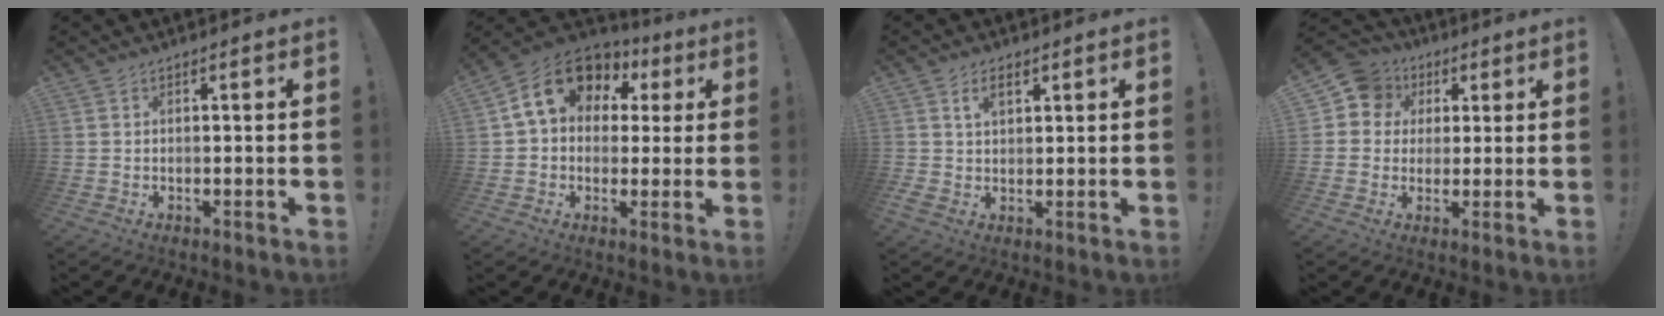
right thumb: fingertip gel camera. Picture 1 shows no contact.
{"total": 15.7, "force": [6.3, 11.3, 8.9], "torque": [-0.134, -0.015, 0.117]}
{"total": 4.8, "force": [2.4, 2.6, 3.2], "torque": [-0.045, -0.008, 0.042]}
{"total": 8.8, "force": [2.8, 8.0, 2.2], "torque": [-0.028, -0.004, 0.056]}